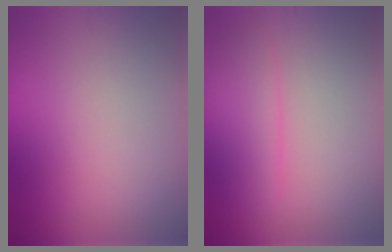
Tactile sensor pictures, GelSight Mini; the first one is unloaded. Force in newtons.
{"total": 2.9, "press": 2.9, "slide": 0.2}